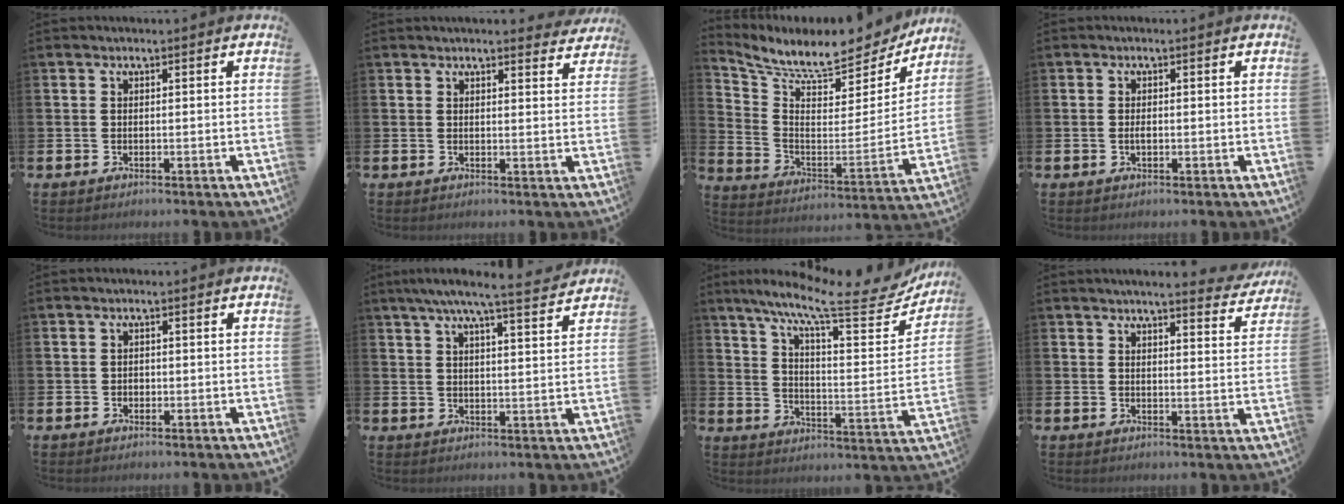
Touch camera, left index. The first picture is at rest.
{"total": 2.6, "force": [2.6, 0.1, 0.2], "torque": [0.000, -0.016, 0.045]}
{"total": 8.0, "force": [7.3, 2.0, 2.6], "torque": [-0.079, -0.062, 0.118]}
{"total": 1.0, "force": [-0.2, 0.4, 0.9], "torque": [-0.017, 0.002, -0.005]}
{"total": 0.8, "force": [-0.1, 0.7, 0.3], "torque": [-0.006, 0.006, -0.004]}
{"total": 6.9, "force": [6.2, 0.0, 2.9], "torque": [-0.064, -0.030, 0.107]}
{"total": 11.8, "force": [9.2, 2.2, 7.0], "torque": [-0.135, -0.063, 0.143]}
{"total": 4.3, "force": [4.2, 0.0, 1.2], "torque": [-0.025, -0.027, 0.070]}